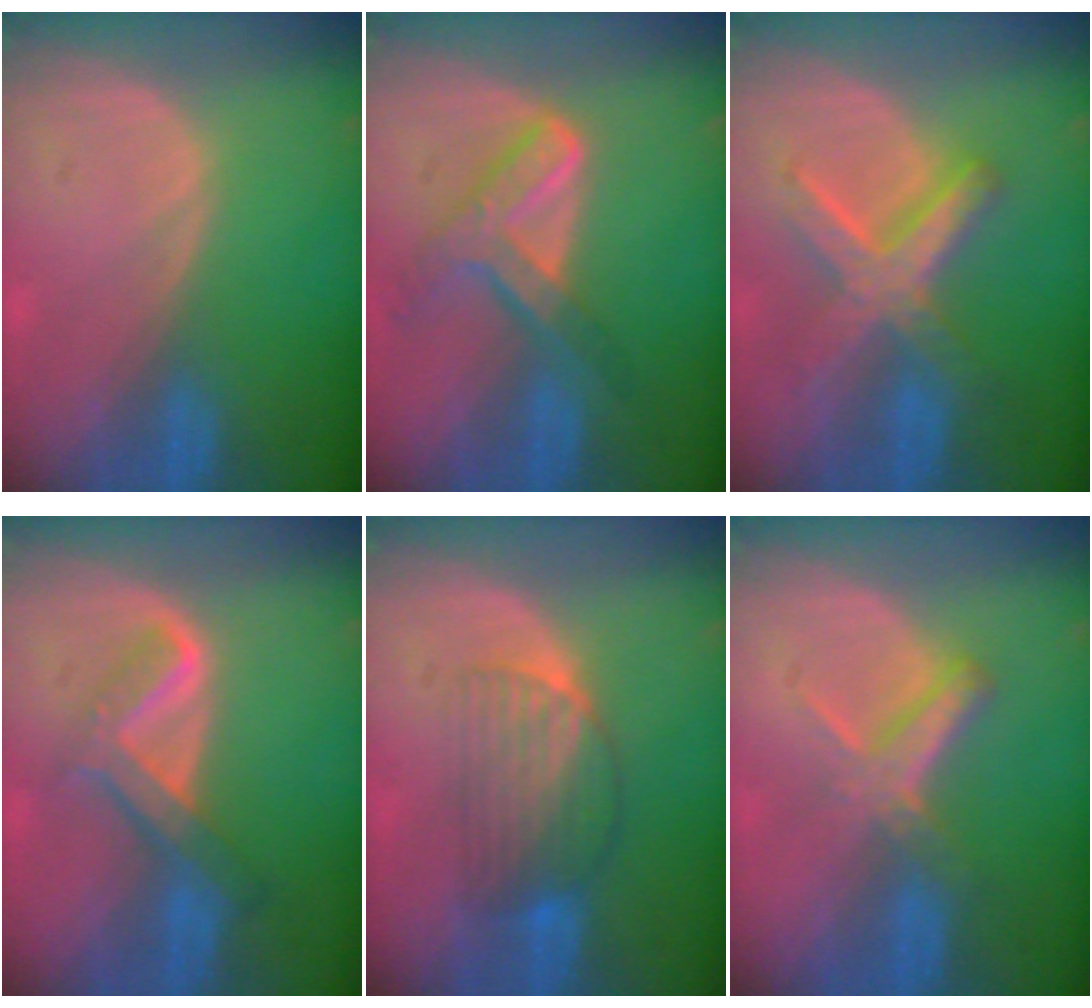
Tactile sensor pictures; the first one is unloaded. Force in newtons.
{"total": 7.5, "press": 6.2, "slide": 4.2}
{"total": 7.7, "press": 7.7, "slide": 0.7}
{"total": 6.8, "press": 5.7, "slide": 3.7}
{"total": 6.5, "press": 5.9, "slide": 2.6}
{"total": 5.6, "press": 5.1, "slide": 2.2}